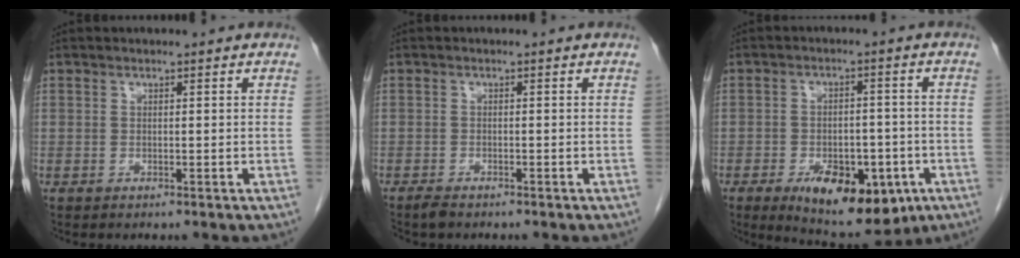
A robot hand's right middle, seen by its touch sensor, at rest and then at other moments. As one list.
[{"total": 1.4, "force": [-1.2, 0.4, 0.5], "torque": [-0.018, -0.003, -0.020]}, {"total": 12.9, "force": [-6.2, 6.1, 9.6], "torque": [-0.134, -0.006, -0.082]}]